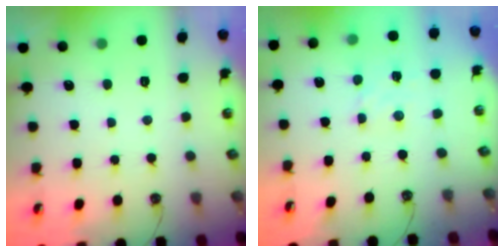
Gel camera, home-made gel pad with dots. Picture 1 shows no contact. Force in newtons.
{"total": 3.4, "press": 3.4, "slide": 0.3}